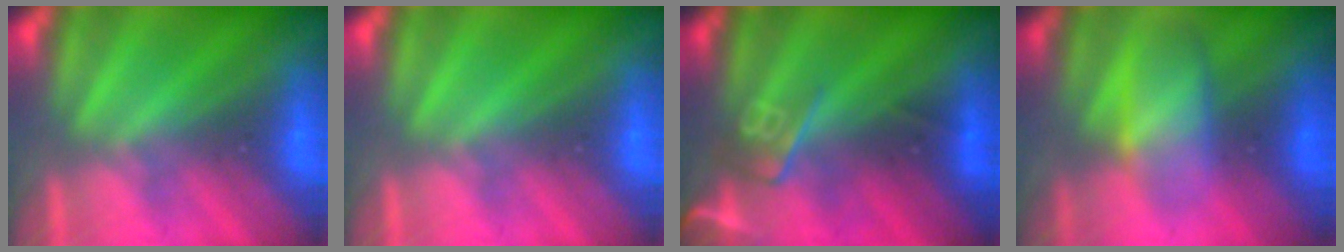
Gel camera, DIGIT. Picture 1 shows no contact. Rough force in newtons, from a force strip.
{"total": 0.0}
{"total": 2.6}
{"total": 2.8}